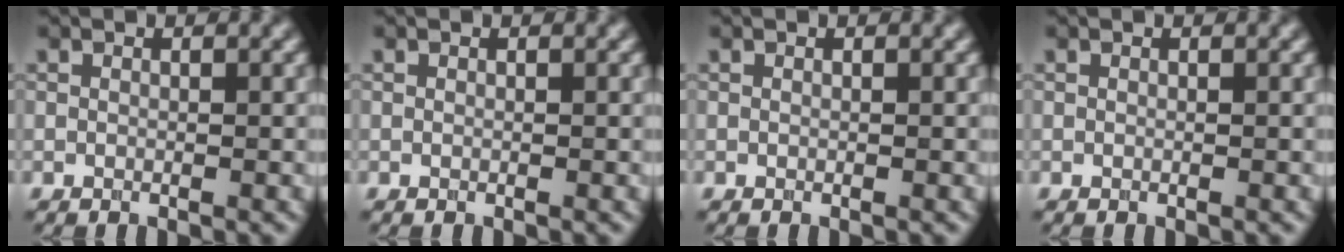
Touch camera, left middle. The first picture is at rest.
{"total": 0.0}
{"total": 0.0}
{"total": 0.0}